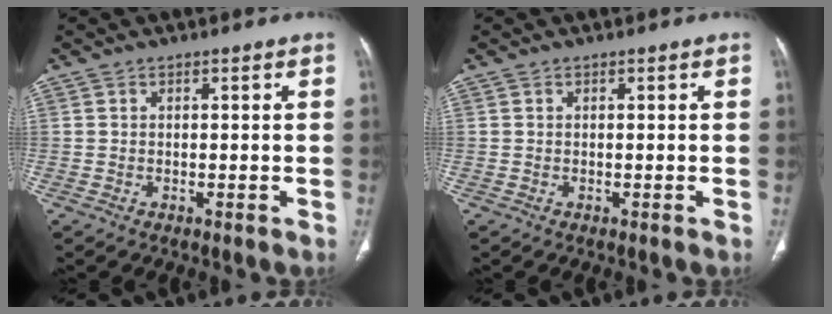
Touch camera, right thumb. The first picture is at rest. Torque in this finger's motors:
{"motor_torque": [0.02, 0.02, -0.01, 0.01, 0.01]}